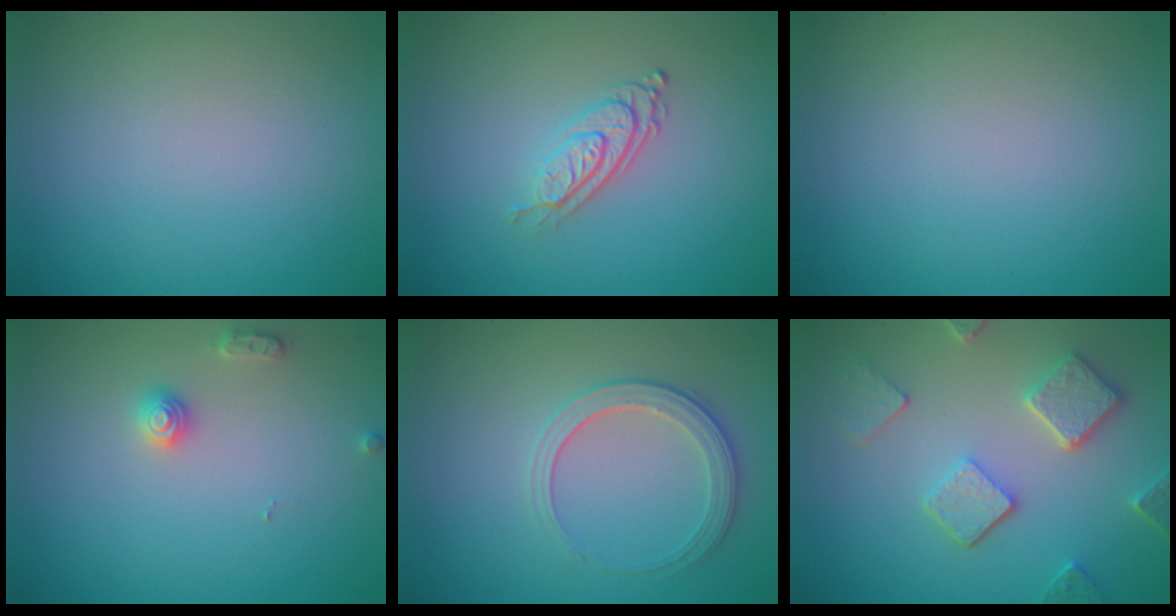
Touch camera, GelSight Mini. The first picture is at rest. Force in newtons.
{"total": 2.8, "press": 2.0, "slide": 1.9}
{"total": 0.0}
{"total": 1.7, "press": 1.7, "slide": 0.3}
{"total": 2.8, "press": 2.7, "slide": 0.8}
{"total": 5.0, "press": 3.9, "slide": 3.2}